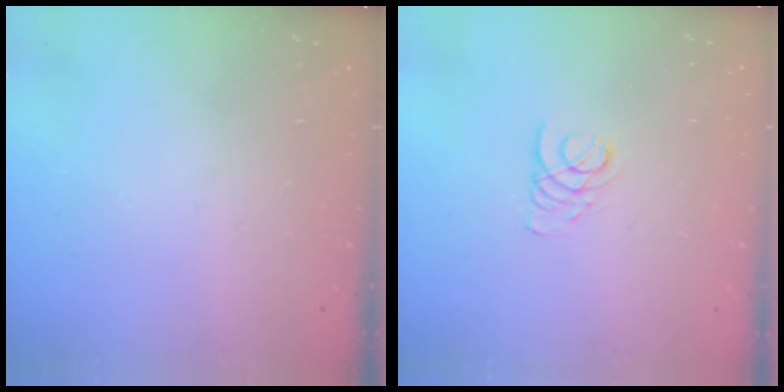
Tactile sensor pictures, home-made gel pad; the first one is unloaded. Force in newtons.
{"total": 1.9, "press": 1.9, "slide": 0.2}